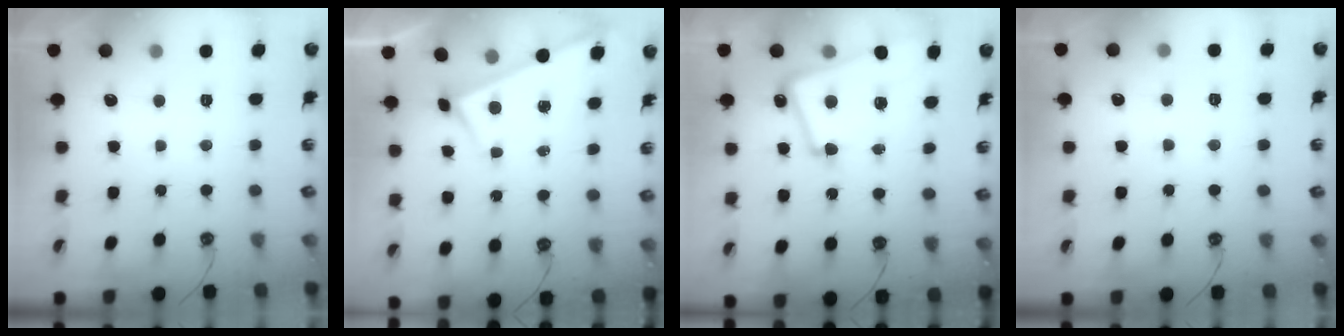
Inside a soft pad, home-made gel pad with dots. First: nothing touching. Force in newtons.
{"total": 3.1, "press": 3.1, "slide": 0.3}
{"total": 8.4, "press": 8.3, "slide": 1.5}
{"total": 1.4, "press": 1.4, "slide": 0.3}